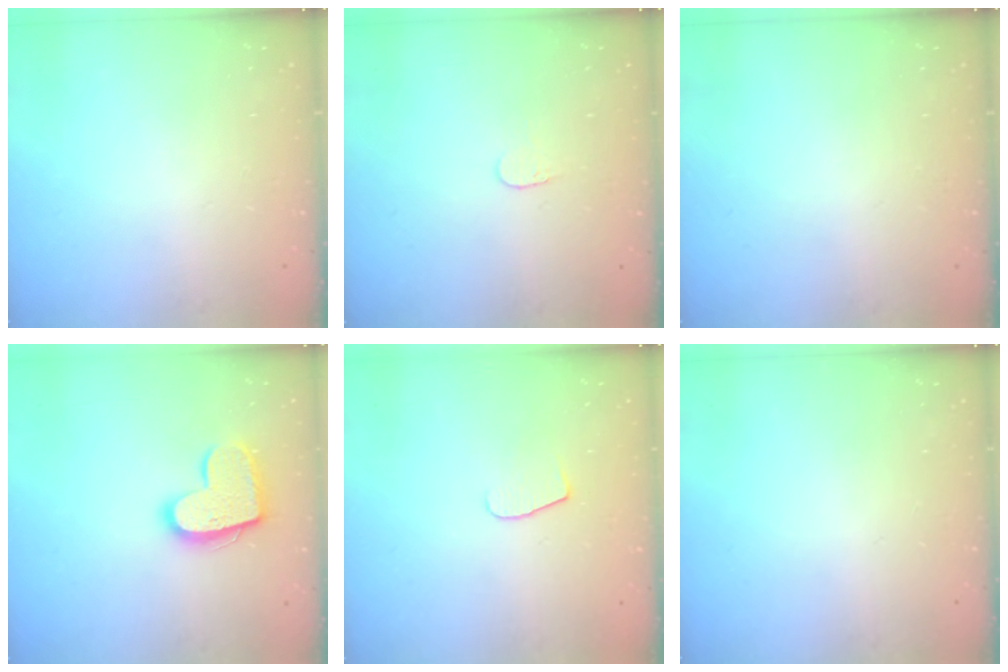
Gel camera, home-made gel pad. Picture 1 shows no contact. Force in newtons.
{"total": 3.6, "press": 3.6, "slide": 0.3}
{"total": 0.0}
{"total": 14.9, "press": 14.9, "slide": 1.0}
{"total": 5.5, "press": 5.5, "slide": 0.5}
{"total": 0.0}